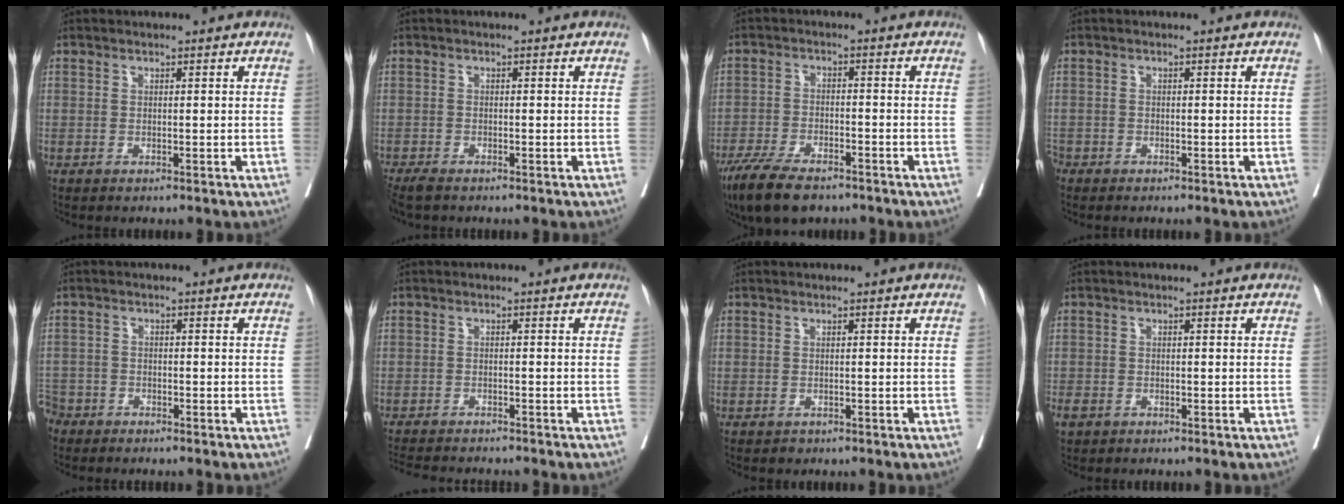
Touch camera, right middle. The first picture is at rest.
{"total": 3.3, "force": [-2.8, 0.8, 1.5], "torque": [-0.025, -0.009, -0.049]}
{"total": 9.8, "force": [-7.4, 3.0, 5.6], "torque": [-0.100, -0.017, -0.128]}
{"total": 2.0, "force": [-1.7, 1.0, 0.3], "torque": [-0.008, 0.000, -0.033]}
{"total": 4.5, "force": [-3.9, 2.3, 0.2], "torque": [-0.001, -0.001, -0.080]}
{"total": 9.5, "force": [-8.8, 1.4, 3.4], "torque": [-0.049, -0.011, -0.125]}
{"total": 0.8, "force": [-0.5, 0.6, 0.1], "torque": [-0.003, 0.002, -0.006]}
{"total": 2.1, "force": [-1.4, 1.3, 0.8], "torque": [-0.016, 0.000, -0.022]}